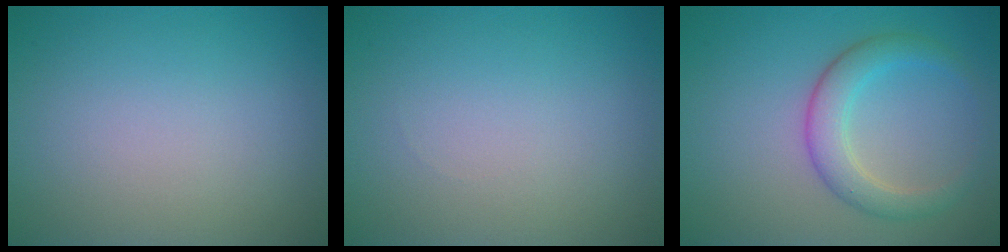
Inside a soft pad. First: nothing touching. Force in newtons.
{"total": 0.0}
{"total": 3.5, "press": 3.5, "slide": 0.2}